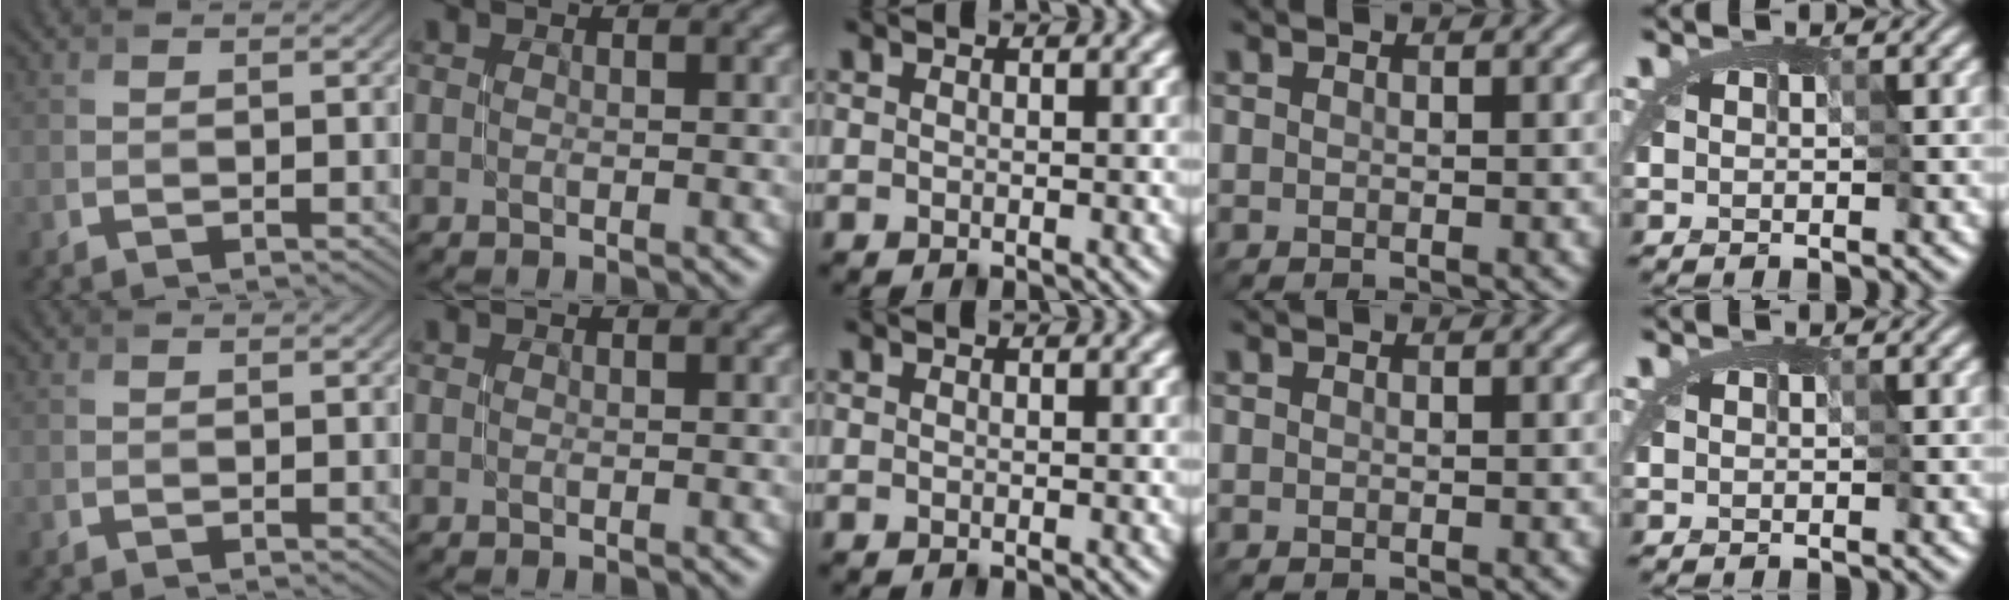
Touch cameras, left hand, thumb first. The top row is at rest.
{}